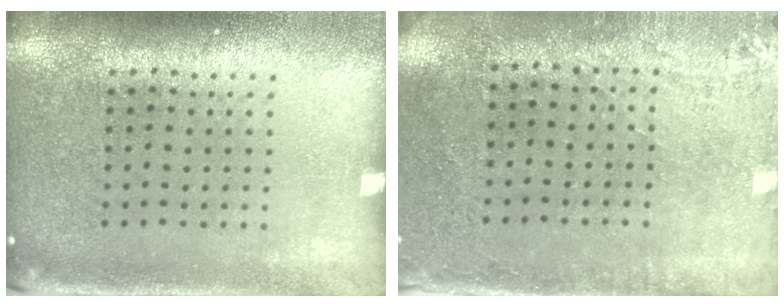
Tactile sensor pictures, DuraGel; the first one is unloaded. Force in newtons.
{"total": 2.8, "press": 2.3, "slide": 1.6}